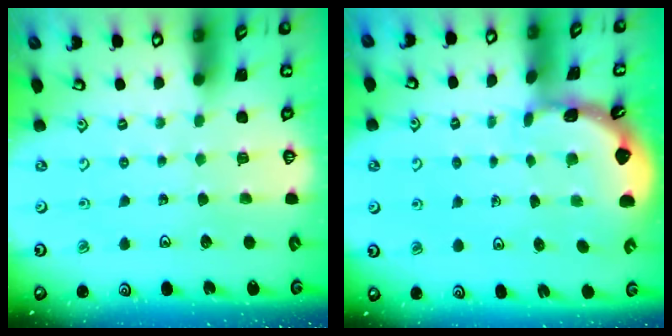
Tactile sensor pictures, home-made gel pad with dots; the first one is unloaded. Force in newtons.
{"total": 1.7, "press": 1.7, "slide": 0.1}